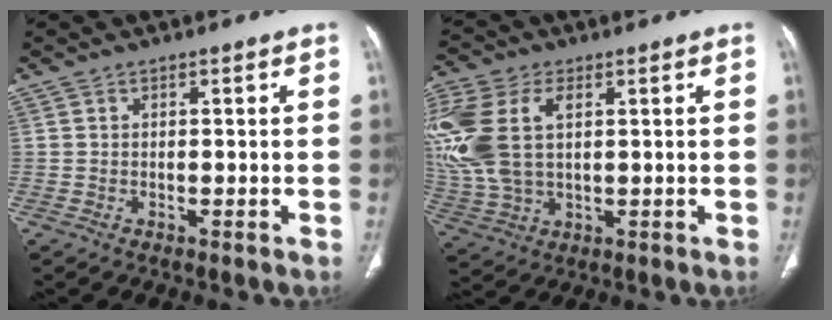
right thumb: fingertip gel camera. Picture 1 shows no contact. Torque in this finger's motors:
{"motor_torque": [2.27, 2.74, 1.93, 0.39, 0.54]}